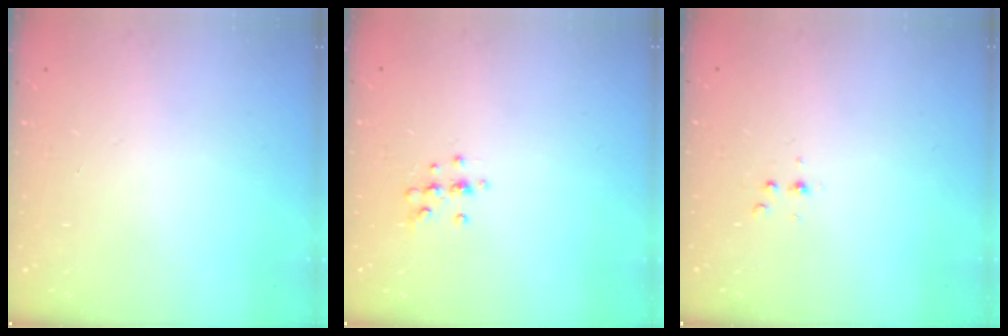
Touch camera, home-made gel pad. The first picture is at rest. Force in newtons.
{"total": 6.5, "press": 6.2, "slide": 2.1}
{"total": 3.1, "press": 2.7, "slide": 1.6}